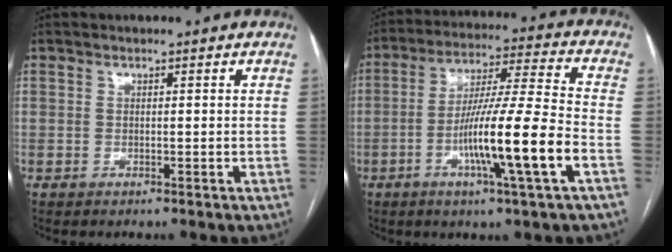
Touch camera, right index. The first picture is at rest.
{"total": 15.0, "force": [-4.9, -1.1, 14.1], "torque": [-0.253, -0.009, -0.091]}